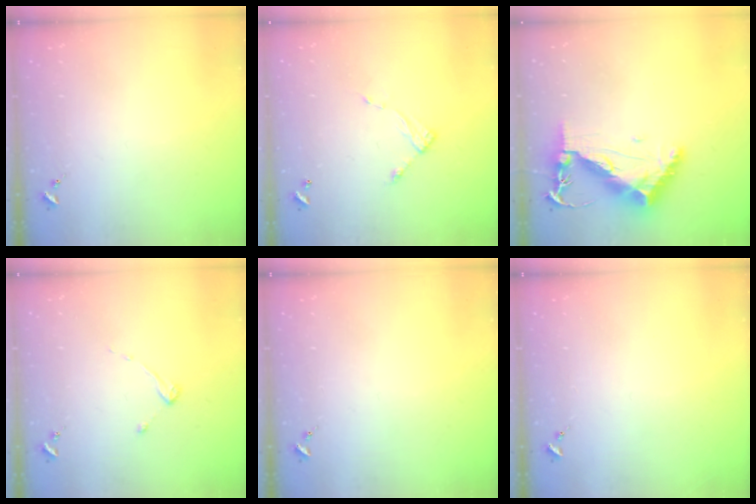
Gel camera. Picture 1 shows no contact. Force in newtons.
{"total": 6.0, "press": 6.0, "slide": 0.4}
{"total": 12.4, "press": 12.3, "slide": 1.4}
{"total": 2.7, "press": 2.7, "slide": 0.3}
{"total": 0.0}
{"total": 0.0}